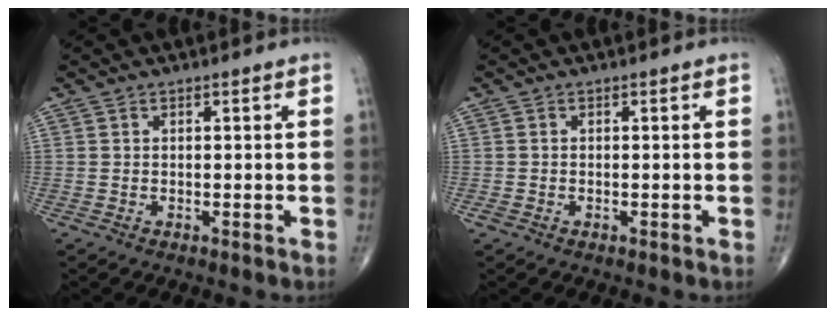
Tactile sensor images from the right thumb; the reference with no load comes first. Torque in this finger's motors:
{"motor_torque": [0.44, 0.27, -0.17, -0.11, 0.02]}